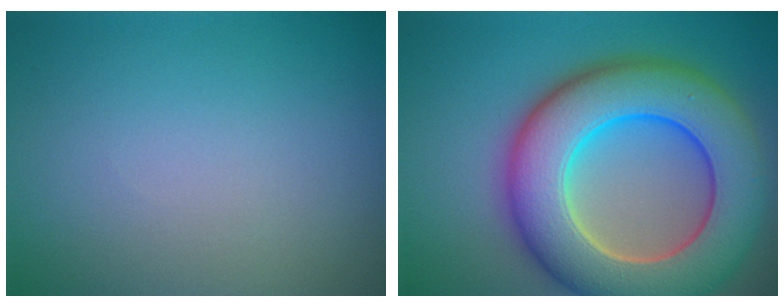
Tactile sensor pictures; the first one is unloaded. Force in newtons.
{"total": 12.4, "press": 12.4, "slide": 0.8}